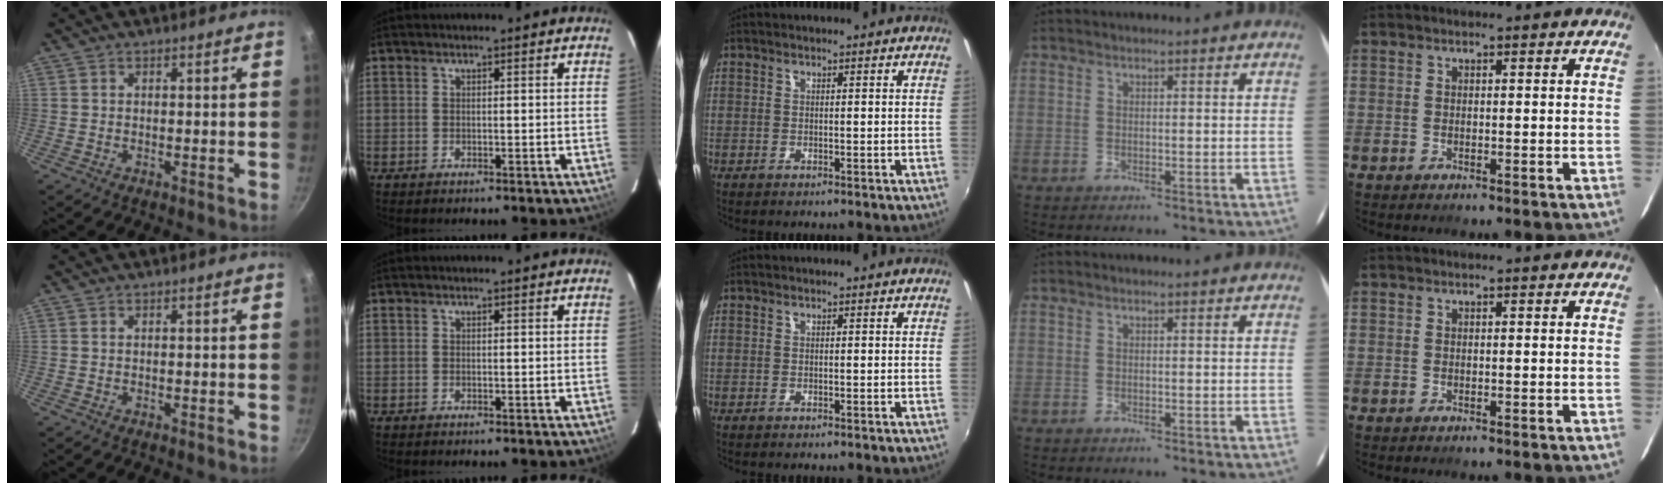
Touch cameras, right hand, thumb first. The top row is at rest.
{}